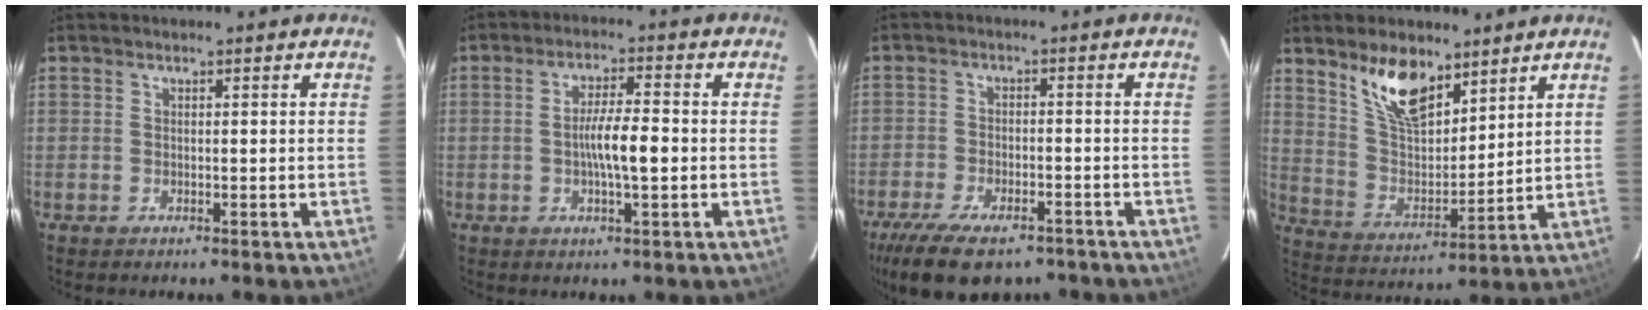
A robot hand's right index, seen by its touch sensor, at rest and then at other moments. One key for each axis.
{"total": 6.3, "fx": -0.9, "fy": 0.9, "fz": 6.1, "tx": -0.108, "ty": 0.001, "tz": -0.013}
{"total": 15.4, "fx": -11.2, "fy": 6.6, "fz": 8.3, "tx": -0.186, "ty": -0.028, "tz": -0.178}
{"total": 12.0, "fx": 8.3, "fy": 5.1, "fz": 7.1, "tx": -0.130, "ty": 0.002, "tz": 0.164}